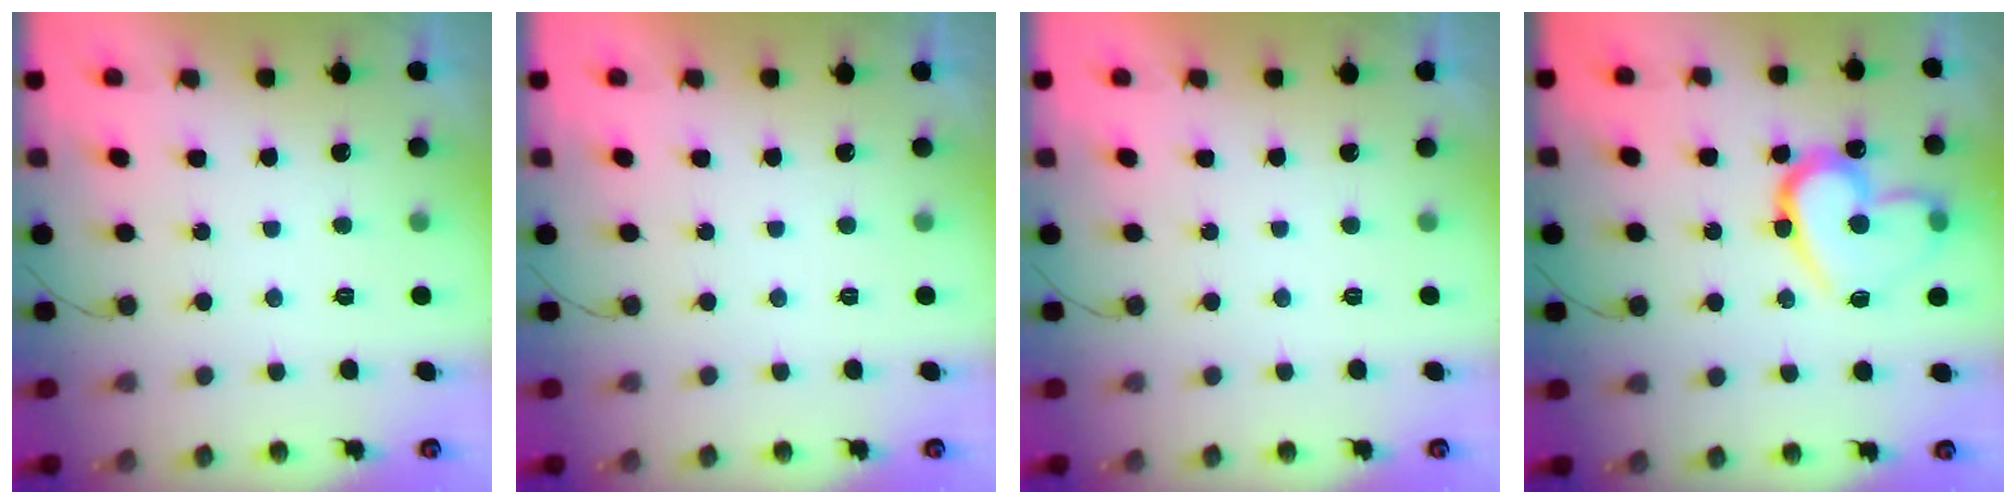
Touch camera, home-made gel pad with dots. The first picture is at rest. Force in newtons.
{"total": 1.8, "press": 1.8, "slide": 0.1}
{"total": 1.7, "press": 1.7, "slide": 0.0}
{"total": 17.0, "press": 16.9, "slide": 2.3}